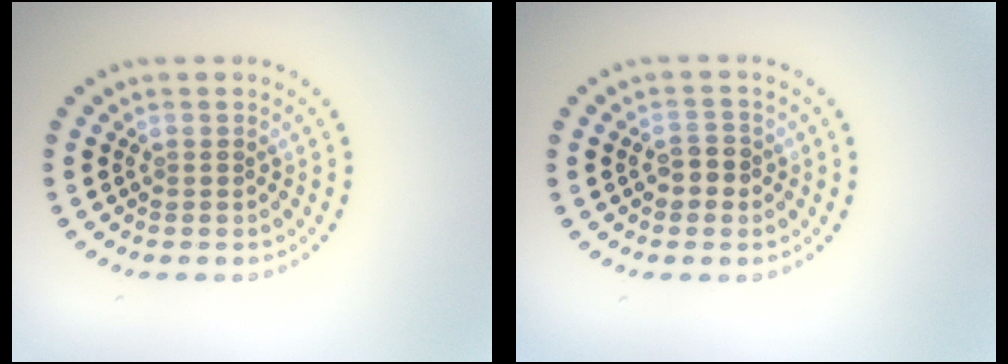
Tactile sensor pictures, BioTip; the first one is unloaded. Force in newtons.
{"total": 1.8, "press": 1.7, "slide": 0.3}